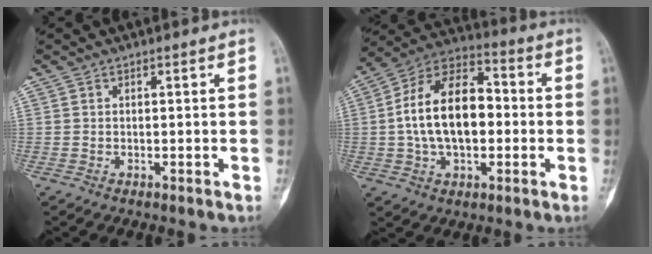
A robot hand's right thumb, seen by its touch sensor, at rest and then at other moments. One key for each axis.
{"total": 17.7, "fx": -0.2, "fy": 10.4, "fz": 14.3, "tx": -0.234, "ty": 0.034, "tz": -0.012}